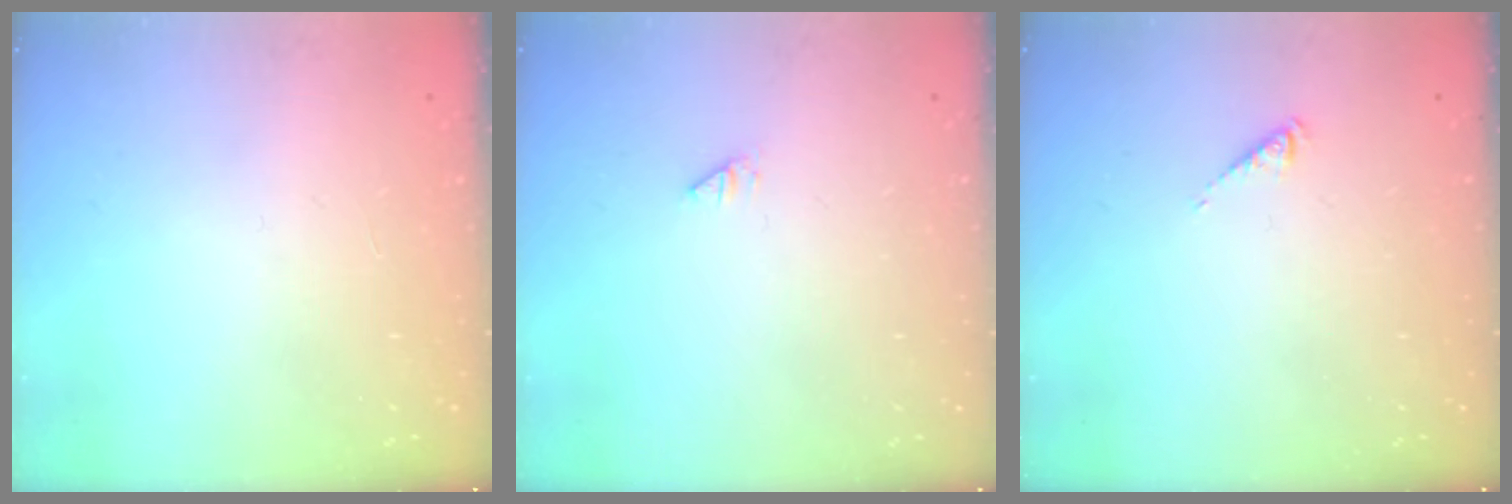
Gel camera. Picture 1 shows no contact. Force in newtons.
{"total": 0.0}
{"total": 0.7, "press": 0.7, "slide": 0.0}